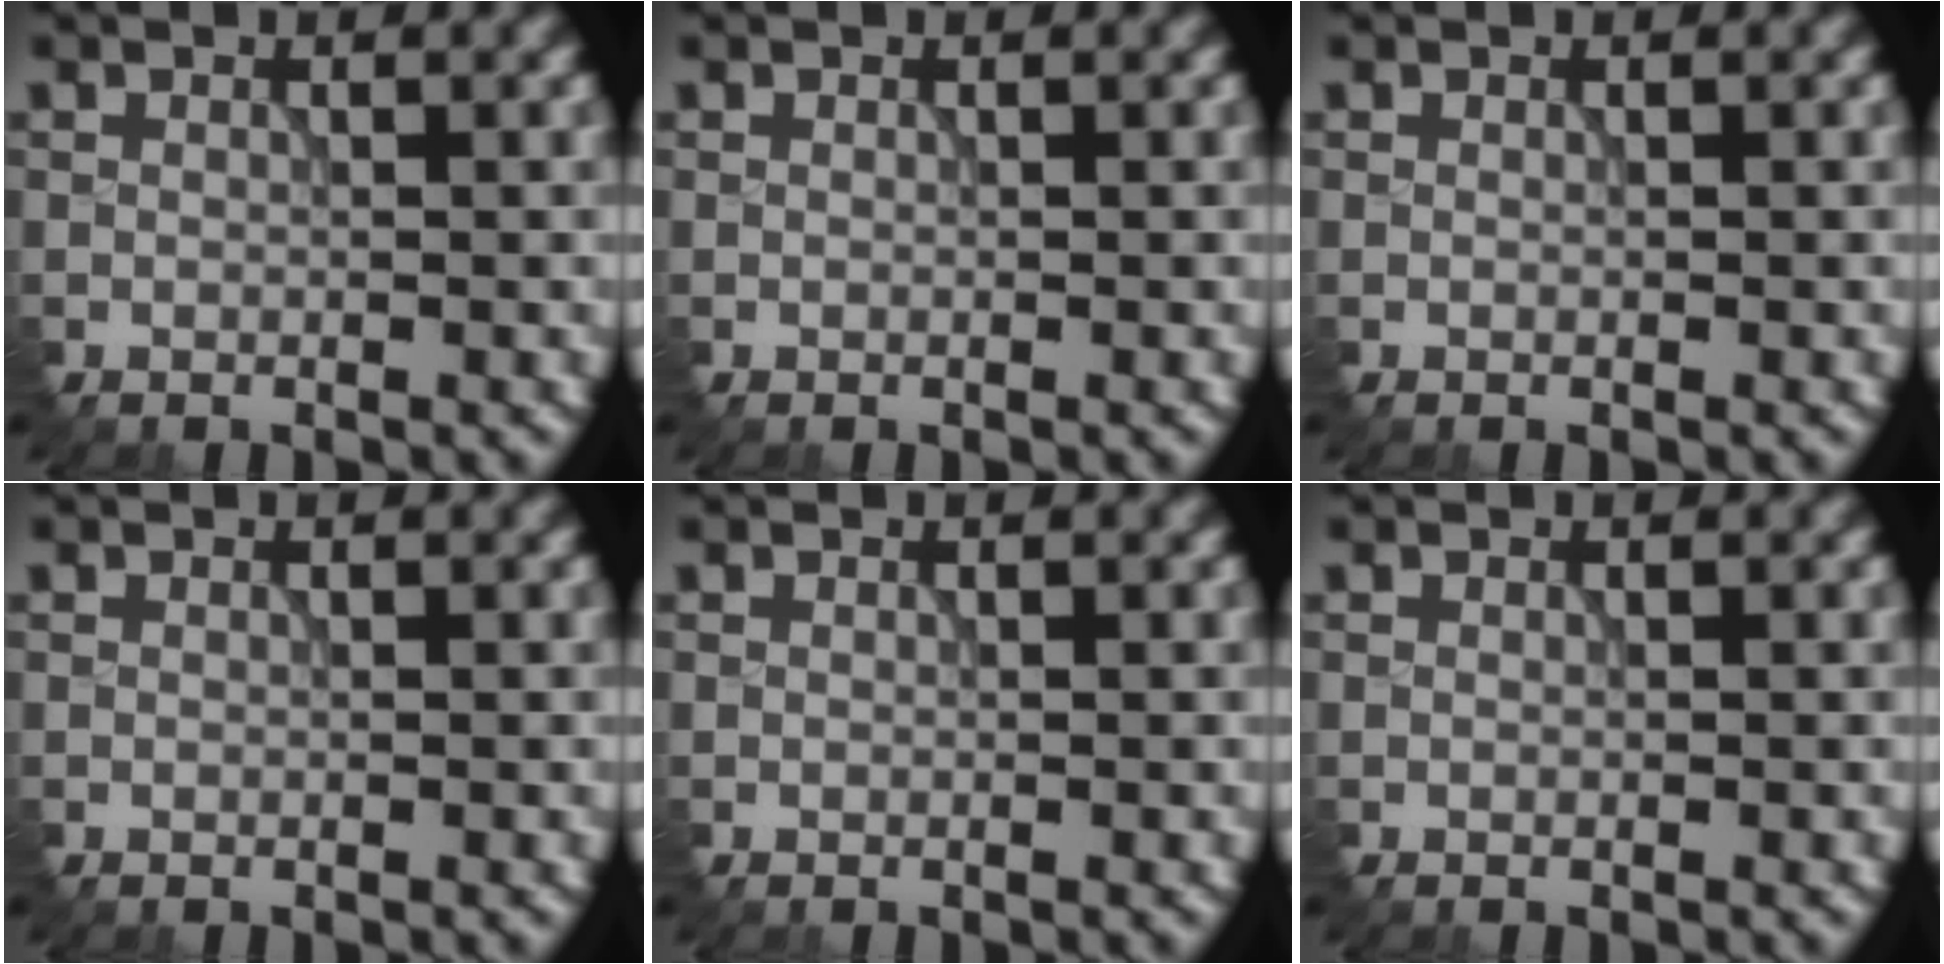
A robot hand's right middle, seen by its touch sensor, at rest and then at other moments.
{"total": 0.0}
{"total": 0.0}
{"total": 0.0}
{"total": 0.0}
{"total": 0.0}